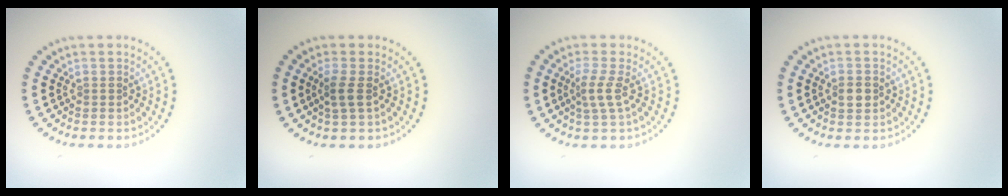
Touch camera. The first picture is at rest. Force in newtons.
{"total": 1.5, "press": 1.3, "slide": 0.9}
{"total": 2.0, "press": 1.3, "slide": 1.4}
{"total": 1.6, "press": 1.5, "slide": 0.3}